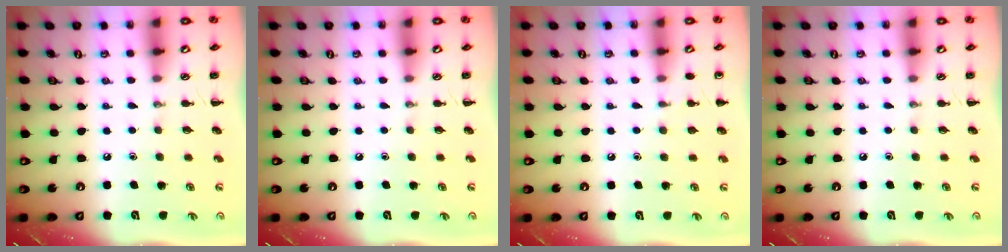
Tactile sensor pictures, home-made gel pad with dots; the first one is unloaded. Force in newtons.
{"total": 0.0}
{"total": 4.7, "press": 4.5, "slide": 1.5}
{"total": 0.0}